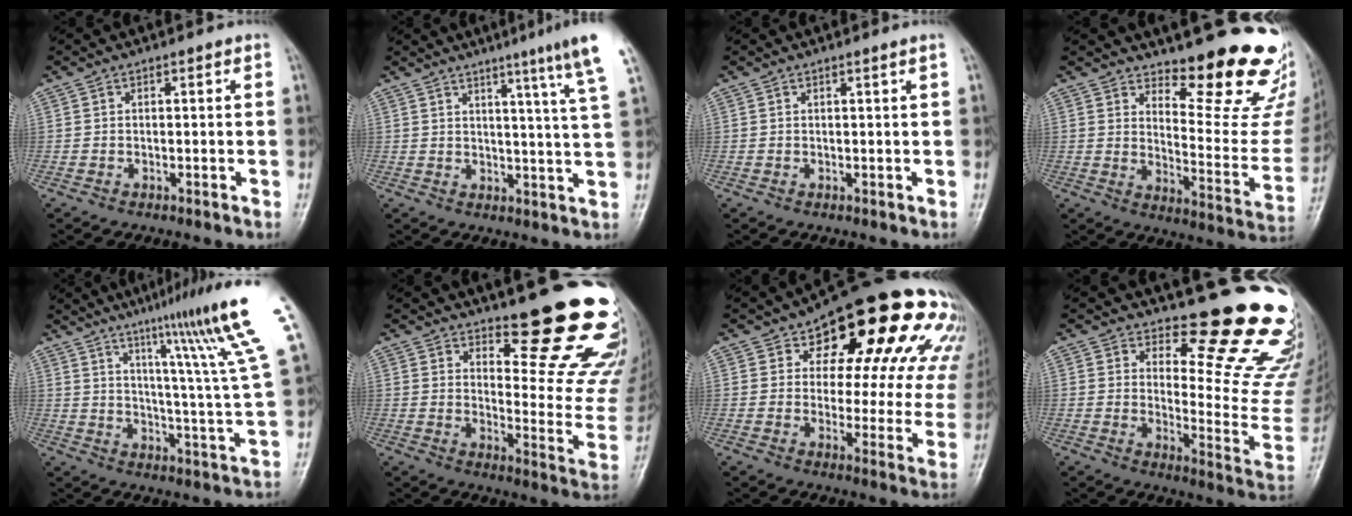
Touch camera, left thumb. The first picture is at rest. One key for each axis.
{"total": 11.2, "fx": 7.5, "fy": -1.3, "fz": 8.3, "tx": -0.107, "ty": -0.039, "tz": 0.081}
{"total": 0.7, "fx": 0.3, "fy": -0.3, "fz": 0.5, "tx": -0.018, "ty": -0.006, "tz": 0.010}
{"total": 17.8, "fx": 14.9, "fy": 4.0, "fz": 8.8, "tx": -0.066, "ty": -0.166, "tz": 0.191}
{"total": 18.3, "fx": 10.8, "fy": -0.6, "fz": 14.8, "tx": -0.201, "ty": -0.062, "tz": 0.148}
{"total": 20.2, "fx": 14.0, "fy": 5.5, "fz": 13.4, "tx": -0.132, "ty": -0.121, "tz": 0.186}
{"total": 24.4, "fx": 12.4, "fy": 12.1, "fz": 17.2, "tx": -0.189, "ty": -0.010, "tz": 0.153}
{"total": 18.2, "fx": 15.3, "fy": 4.3, "fz": 8.8, "tx": -0.062, "ty": -0.176, "tz": 0.188}